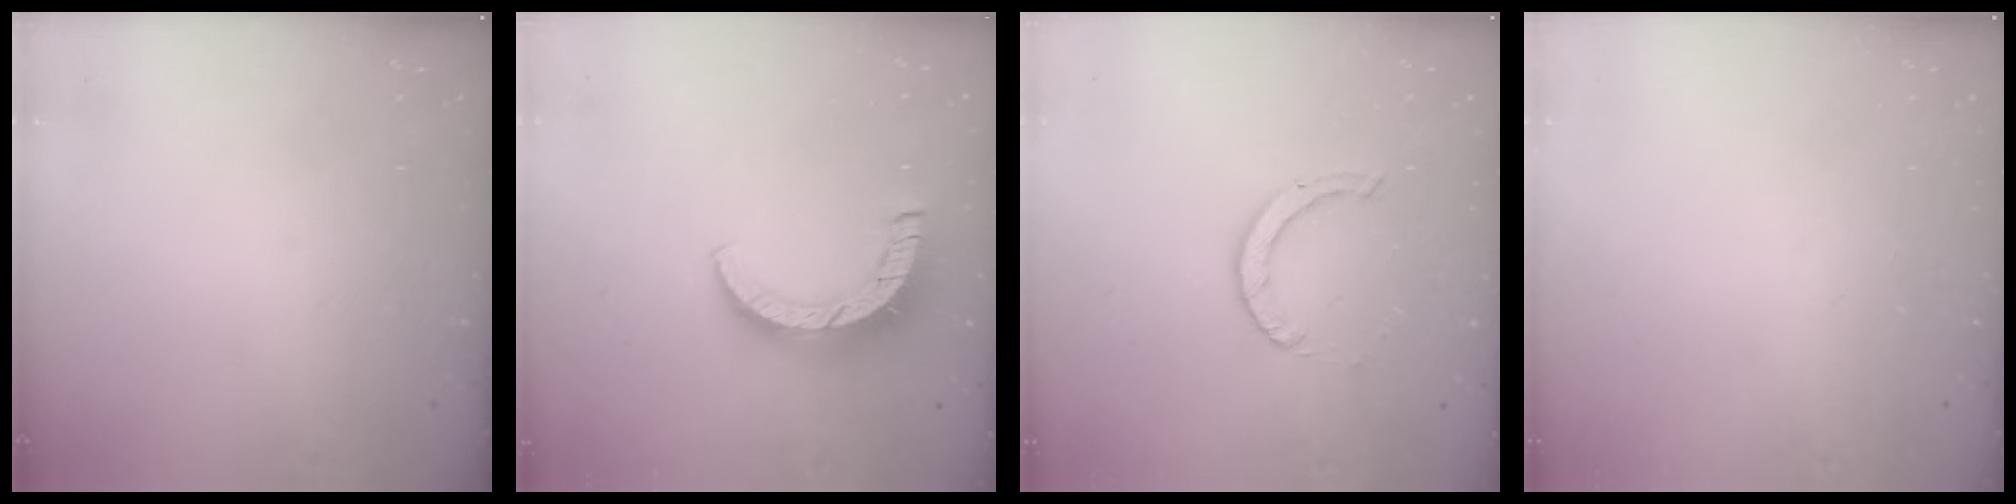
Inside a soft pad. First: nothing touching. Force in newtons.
{"total": 9.4, "press": 9.4, "slide": 0.8}
{"total": 2.0, "press": 2.0, "slide": 0.2}
{"total": 0.0}